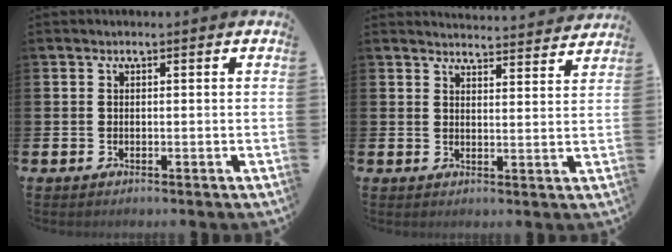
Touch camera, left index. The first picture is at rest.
{"total": 4.0, "force": [4.0, 0.0, 0.0], "torque": [0.001, -0.031, 0.069]}